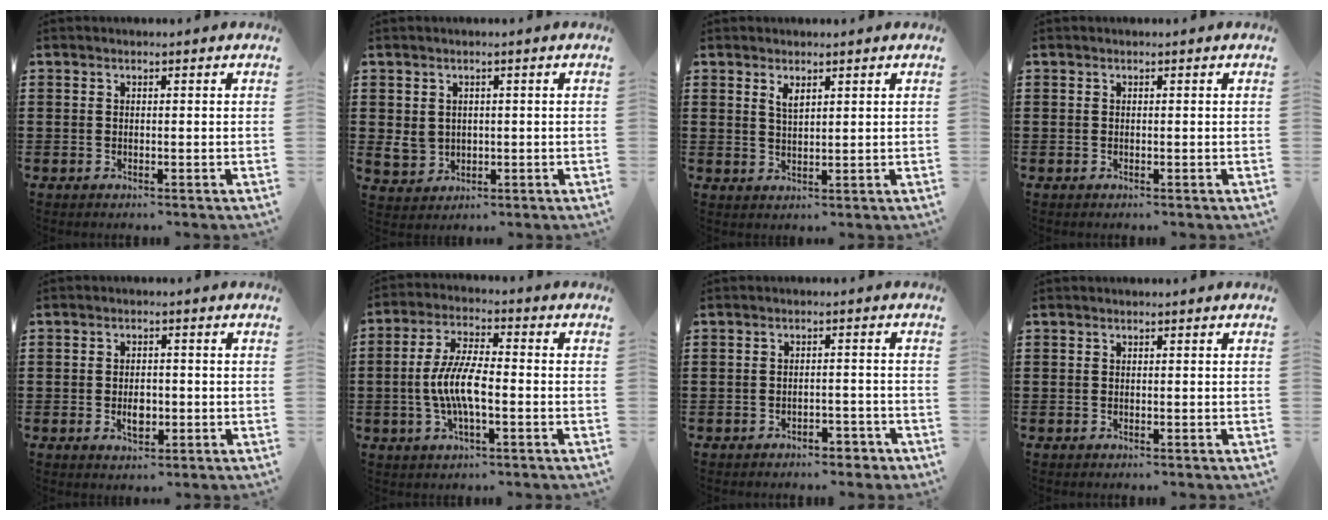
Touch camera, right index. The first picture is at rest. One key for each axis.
{"total": 3.1, "fx": 0.2, "fy": 2.9, "fz": 1.2, "tx": -0.034, "ty": 0.008, "tz": 0.003}
{"total": 2.1, "fx": 1.5, "fy": 0.8, "fz": 1.3, "tx": -0.028, "ty": 0.003, "tz": 0.026}
{"total": 0.0}
{"total": 3.2, "fx": -0.6, "fy": 1.9, "fz": 2.5, "tx": -0.040, "ty": -0.001, "tz": -0.012}
{"total": 7.7, "fx": -1.6, "fy": 2.5, "fz": 7.2, "tx": -0.164, "ty": -0.008, "tz": -0.038}
{"total": 2.3, "fx": -2.1, "fy": 0.6, "fz": 0.6, "tx": -0.016, "ty": 0.004, "tz": -0.044}
{"total": 0.0}